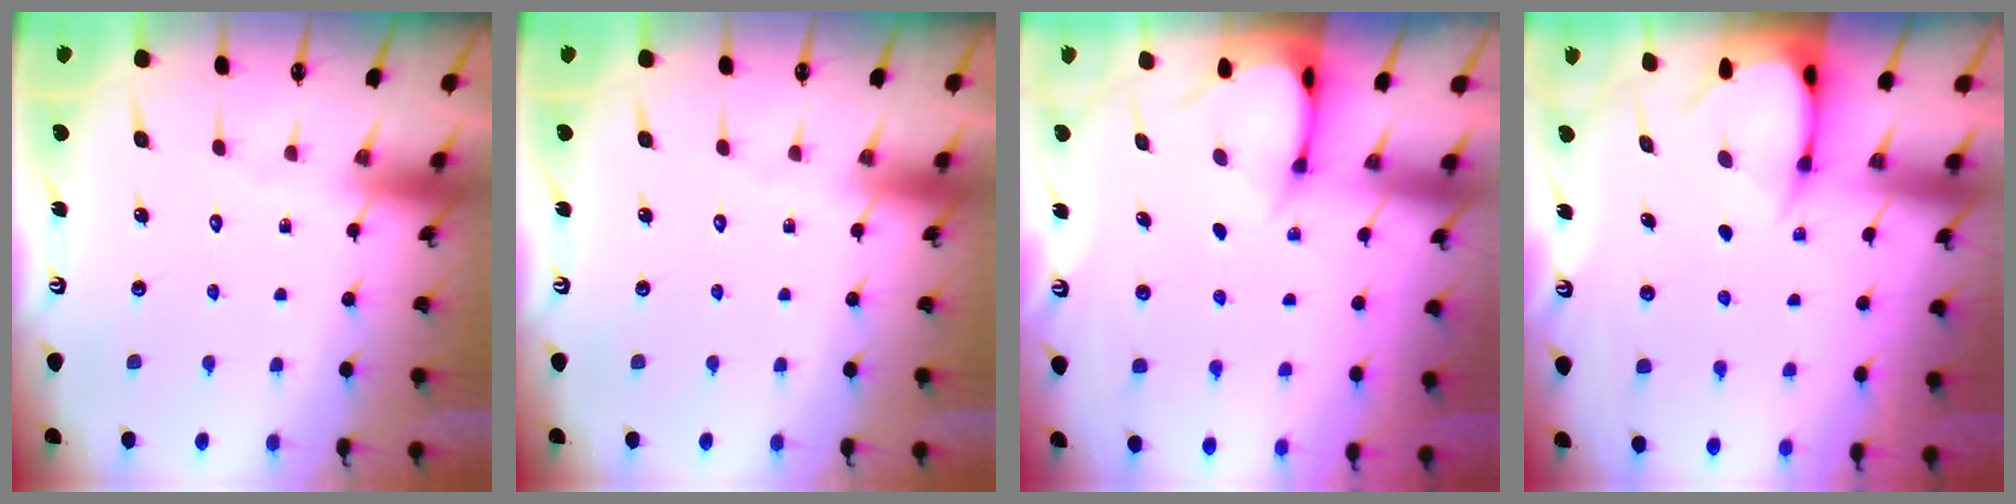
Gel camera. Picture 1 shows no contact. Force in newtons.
{"total": 0.0}
{"total": 3.0, "press": 3.0, "slide": 0.2}
{"total": 3.6, "press": 3.6, "slide": 0.3}